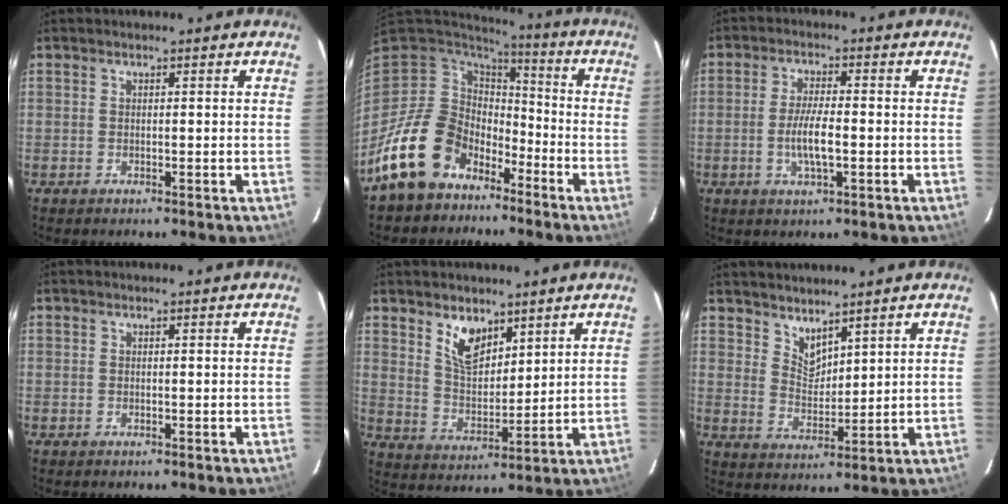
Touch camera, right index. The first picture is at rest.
{"total": 15.5, "force": [-10.4, 10.3, 5.1], "torque": [-0.131, 0.013, -0.171]}
{"total": 5.9, "force": [-1.4, 1.4, 5.6], "torque": [-0.110, -0.003, -0.026]}
{"total": 0.0}
{"total": 7.8, "force": [5.0, 4.0, 4.4], "torque": [-0.073, 0.003, 0.102]}
{"total": 4.9, "force": [4.2, 1.8, 1.6], "torque": [-0.023, -0.006, 0.083]}